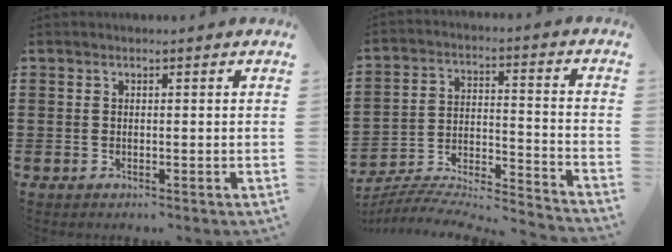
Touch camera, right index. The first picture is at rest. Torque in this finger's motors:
{"motor_torque": [0.68, 0.77, -0.97, -0.02]}